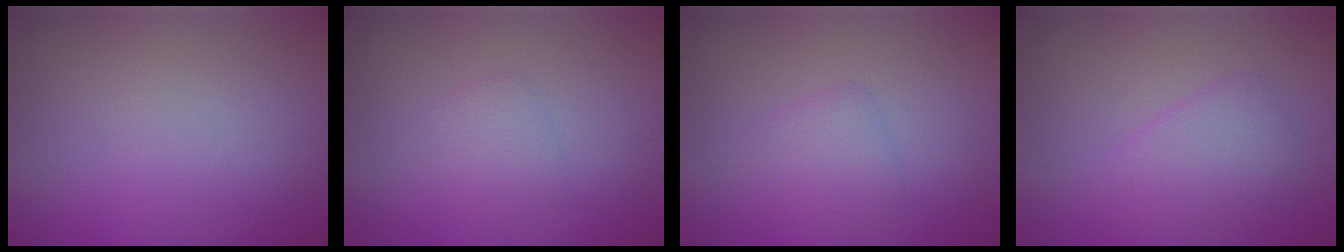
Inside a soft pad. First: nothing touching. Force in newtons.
{"total": 1.5, "press": 1.5, "slide": 0.0}
{"total": 2.0, "press": 2.0, "slide": 0.2}
{"total": 2.6, "press": 2.5, "slide": 0.1}